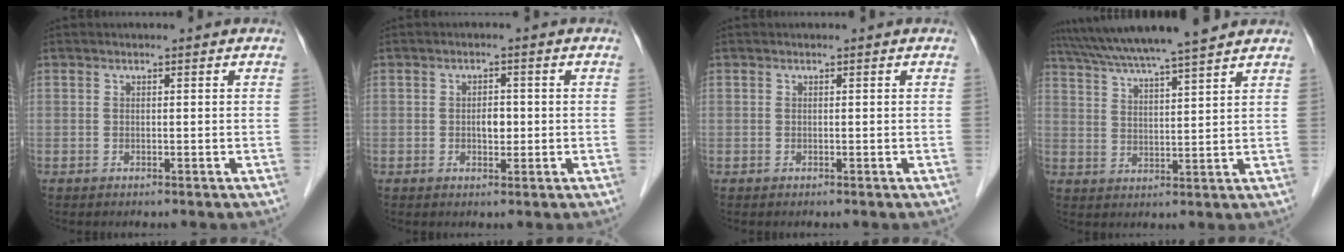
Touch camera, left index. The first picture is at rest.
{"total": 2.2, "force": [-0.2, 1.3, 1.8], "torque": [-0.029, 0.002, -0.002]}
{"total": 0.0}
{"total": 15.1, "force": [13.1, -0.1, 7.5], "torque": [-0.135, 0.032, 0.202]}